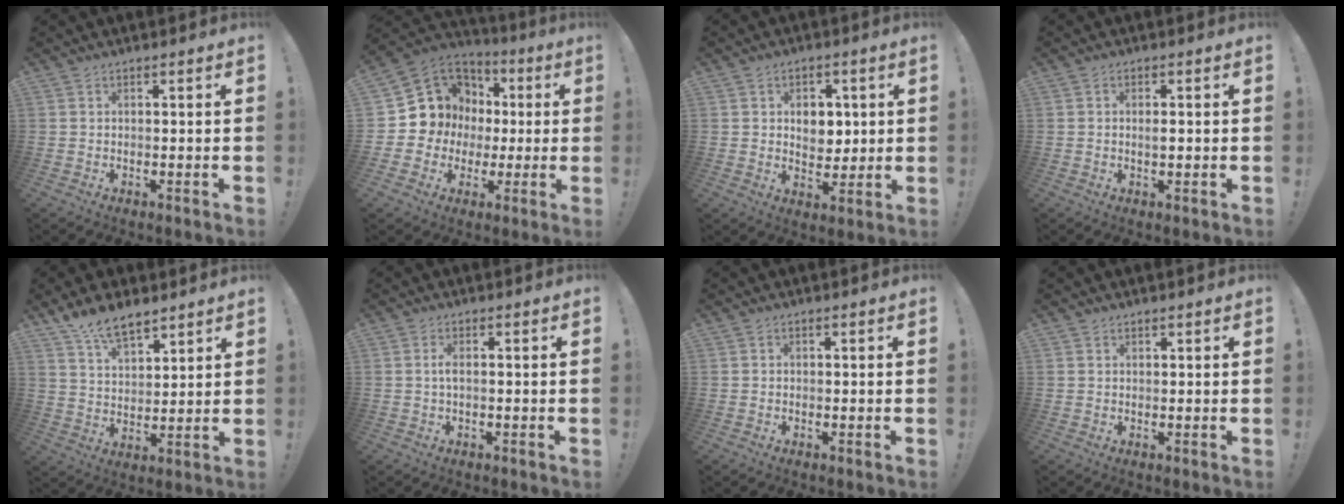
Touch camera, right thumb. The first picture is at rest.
{"total": 11.6, "force": [2.1, 11.1, 2.6], "torque": [-0.034, -0.019, 0.067]}
{"total": 7.0, "force": [1.9, 5.6, 3.8], "torque": [-0.042, -0.008, 0.033]}
{"total": 1.7, "force": [0.1, 0.4, 1.6], "torque": [-0.015, -0.006, -0.001]}
{"total": 10.2, "force": [8.1, 4.2, 4.6], "torque": [-0.082, -0.049, 0.154]}
{"total": 1.9, "force": [-0.2, 0.2, 1.8], "torque": [-0.035, 0.002, -0.006]}
{"total": 0.0}
{"total": 0.8, "force": [0.7, 0.2, 0.0], "torque": [0.007, -0.005, 0.013]}